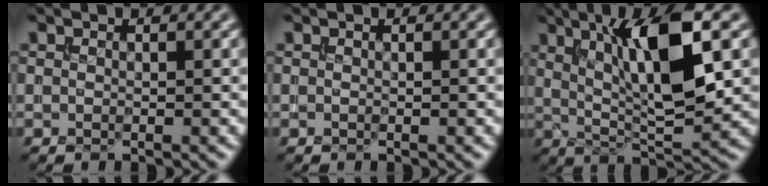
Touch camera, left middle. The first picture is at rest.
{"total": 0.0}
{"total": 9.5, "force": [3.0, 2.5, 8.7], "torque": [-0.141, -0.003, 0.052]}